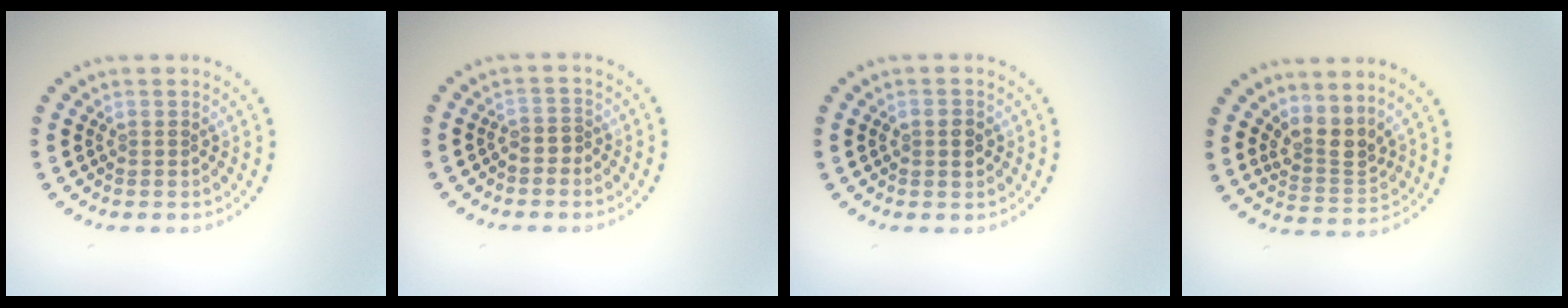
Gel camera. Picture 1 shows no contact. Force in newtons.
{"total": 0.9, "press": 0.7, "slide": 0.7}
{"total": 1.6, "press": 1.6, "slide": 0.2}
{"total": 3.0, "press": 2.3, "slide": 1.9}